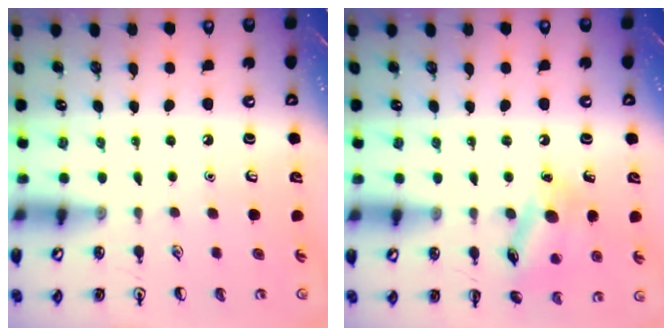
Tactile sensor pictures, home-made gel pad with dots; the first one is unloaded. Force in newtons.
{"total": 13.1, "press": 13.1, "slide": 0.9}